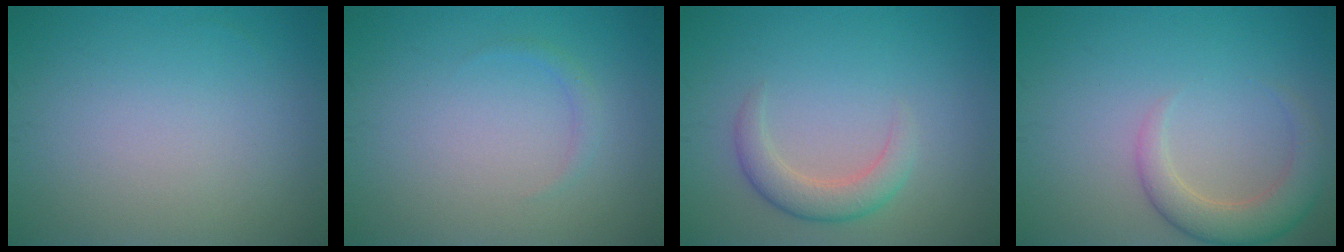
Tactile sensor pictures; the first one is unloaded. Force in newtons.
{"total": 0.8, "press": 0.8, "slide": 0.0}
{"total": 2.9, "press": 2.9, "slide": 0.2}
{"total": 3.9, "press": 3.9, "slide": 0.3}